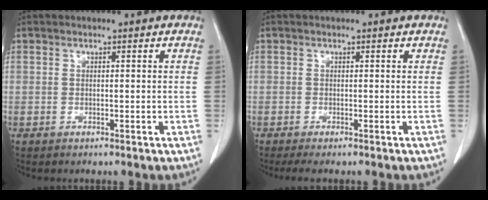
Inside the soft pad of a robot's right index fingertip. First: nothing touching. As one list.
[{"total": 2.6, "force": [-2.1, 0.2, 1.6], "torque": [-0.020, -0.004, -0.030]}]